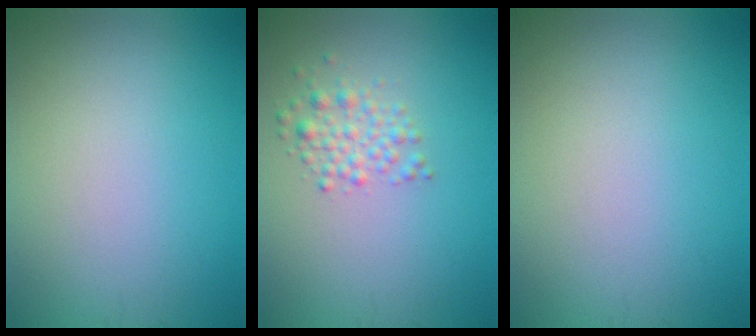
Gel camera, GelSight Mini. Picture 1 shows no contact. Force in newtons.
{"total": 2.1, "press": 2.1, "slide": 0.0}
{"total": 0.0}